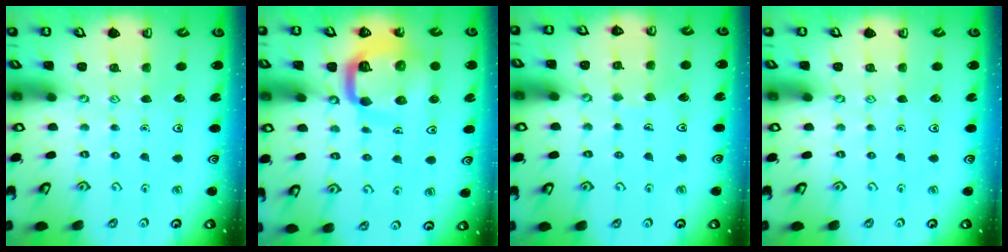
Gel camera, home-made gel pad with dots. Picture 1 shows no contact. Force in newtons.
{"total": 12.4, "press": 12.4, "slide": 1.2}
{"total": 4.1, "press": 4.1, "slide": 0.3}
{"total": 0.0}